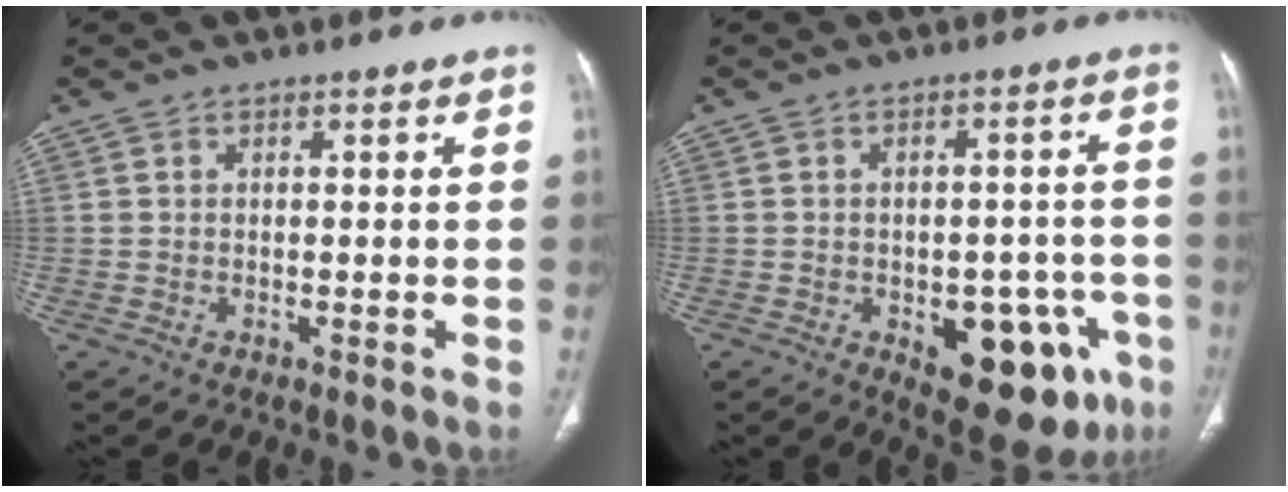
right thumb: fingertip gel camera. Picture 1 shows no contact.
{"total": 15.4, "force": [-6.2, 8.1, 11.5], "torque": [-0.107, 0.024, -0.067]}